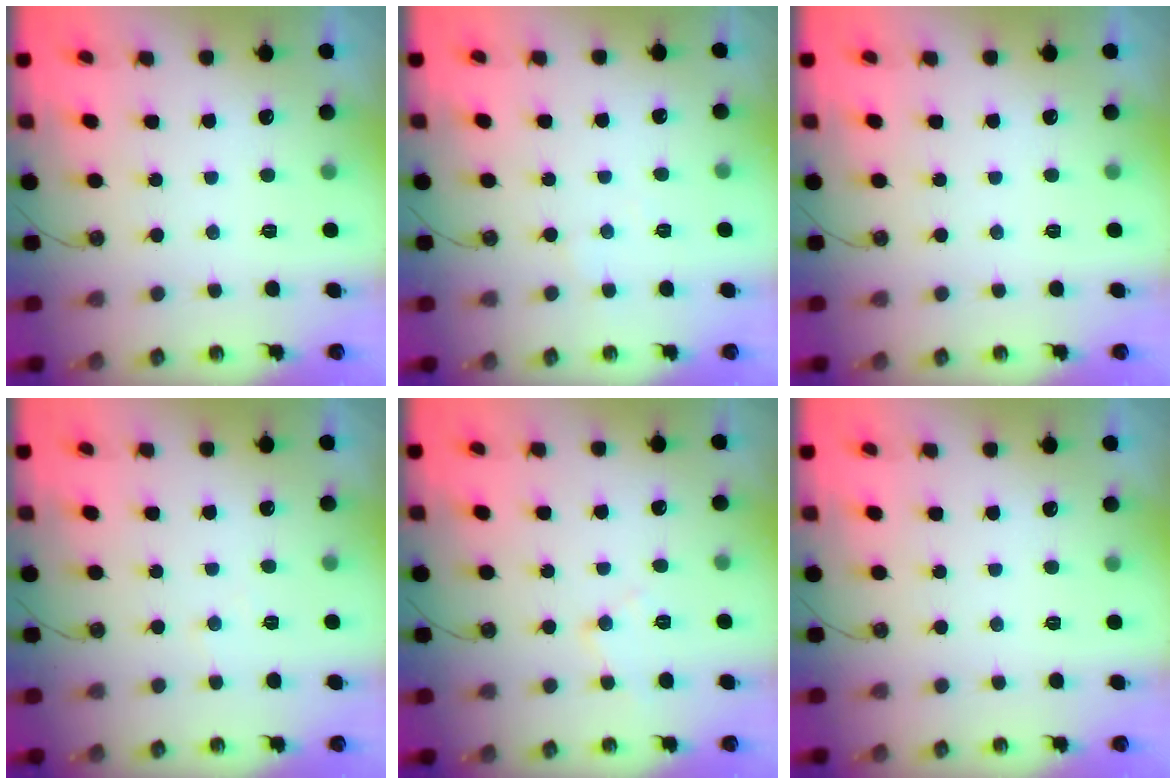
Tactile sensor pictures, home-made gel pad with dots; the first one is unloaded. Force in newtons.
{"total": 4.4, "press": 4.4, "slide": 0.7}
{"total": 0.0}
{"total": 4.4, "press": 4.3, "slide": 0.6}
{"total": 7.2, "press": 7.2, "slide": 0.6}
{"total": 0.0}